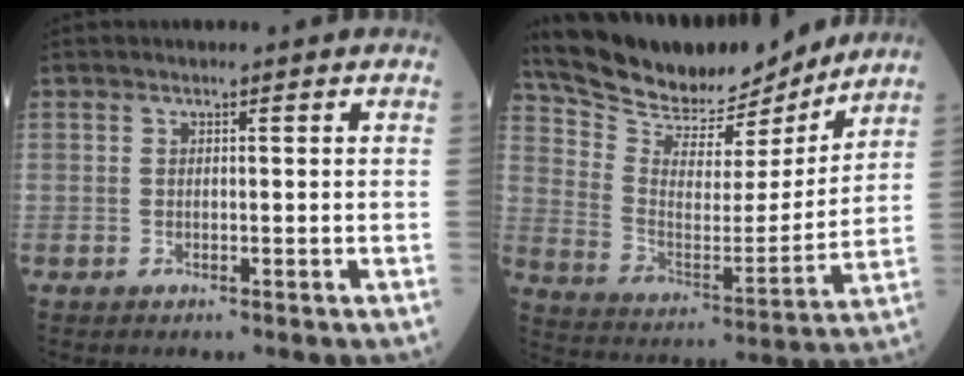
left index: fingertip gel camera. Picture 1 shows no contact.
{"total": 19.1, "force": [17.5, 4.5, 6.3], "torque": [-0.119, -0.007, 0.283]}